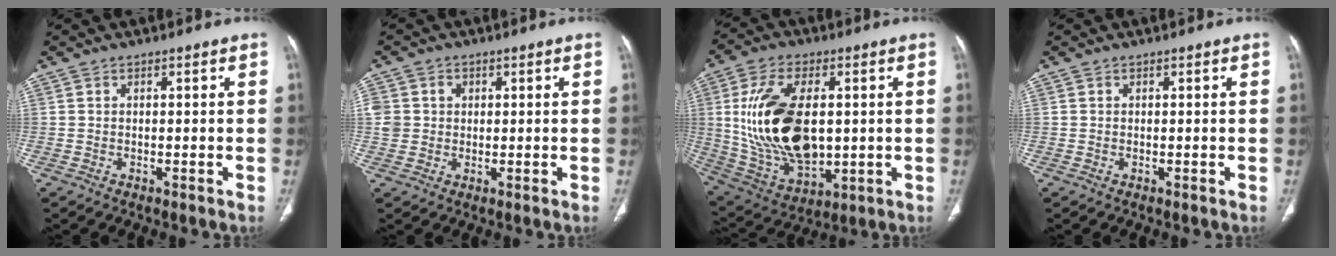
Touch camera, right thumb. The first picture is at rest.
{"total": 5.3, "force": [0.8, 4.9, 1.8], "torque": [-0.026, 0.007, 0.022]}
{"total": 21.2, "force": [1.5, 11.9, 17.5], "torque": [-0.328, -0.016, 0.045]}
{"total": 0.0}